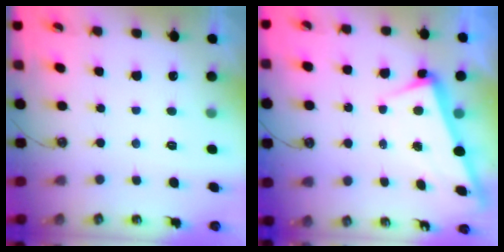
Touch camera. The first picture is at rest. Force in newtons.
{"total": 3.0, "press": 2.8, "slide": 0.9}